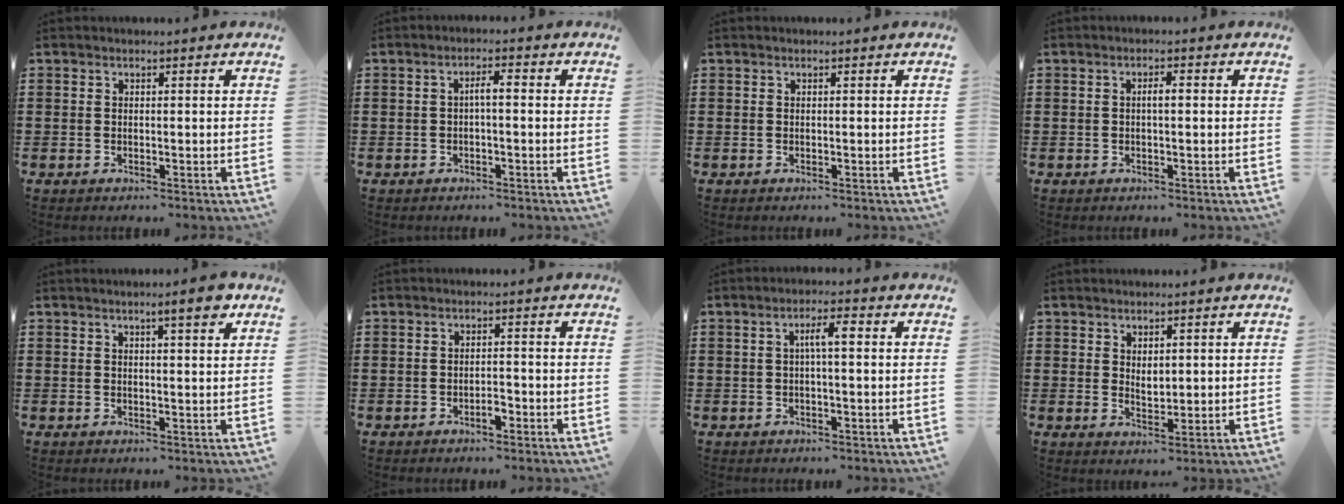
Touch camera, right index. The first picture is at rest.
{"total": 2.1, "force": [-0.4, 0.3, 2.0], "torque": [-0.039, 0.003, -0.009]}
{"total": 0.0}
{"total": 1.6, "force": [-0.1, 0.4, 1.5], "torque": [-0.028, 0.002, -0.002]}
{"total": 4.1, "force": [2.5, 0.7, 3.3], "torque": [-0.045, -0.005, 0.036]}
{"total": 1.9, "force": [-1.1, 0.6, 1.4], "torque": [-0.028, 0.001, -0.021]}
{"total": 3.4, "force": [0.1, 0.7, 3.4], "torque": [-0.063, 0.007, -0.001]}
{"total": 2.0, "force": [1.3, 1.1, 1.1], "torque": [-0.016, 0.001, 0.022]}